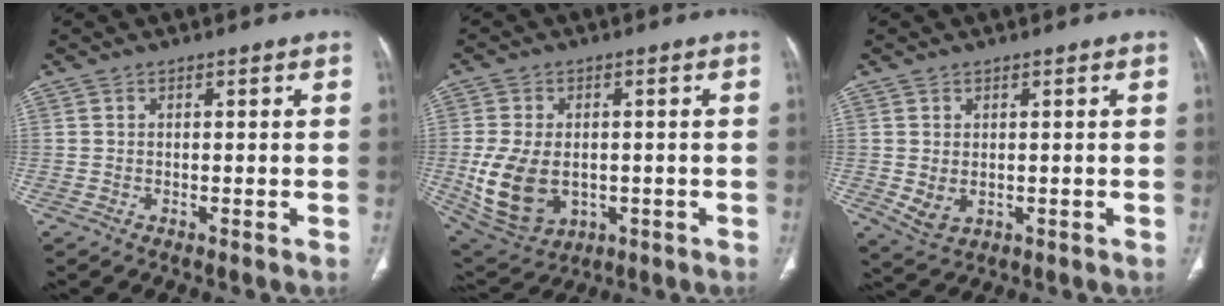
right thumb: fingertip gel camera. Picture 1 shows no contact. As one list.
[{"total": 14.1, "force": [-1.8, 9.6, 10.1], "torque": [-0.189, -0.003, -0.006]}, {"total": 3.8, "force": [-0.1, 2.6, 2.7], "torque": [-0.049, -0.006, 0.013]}]